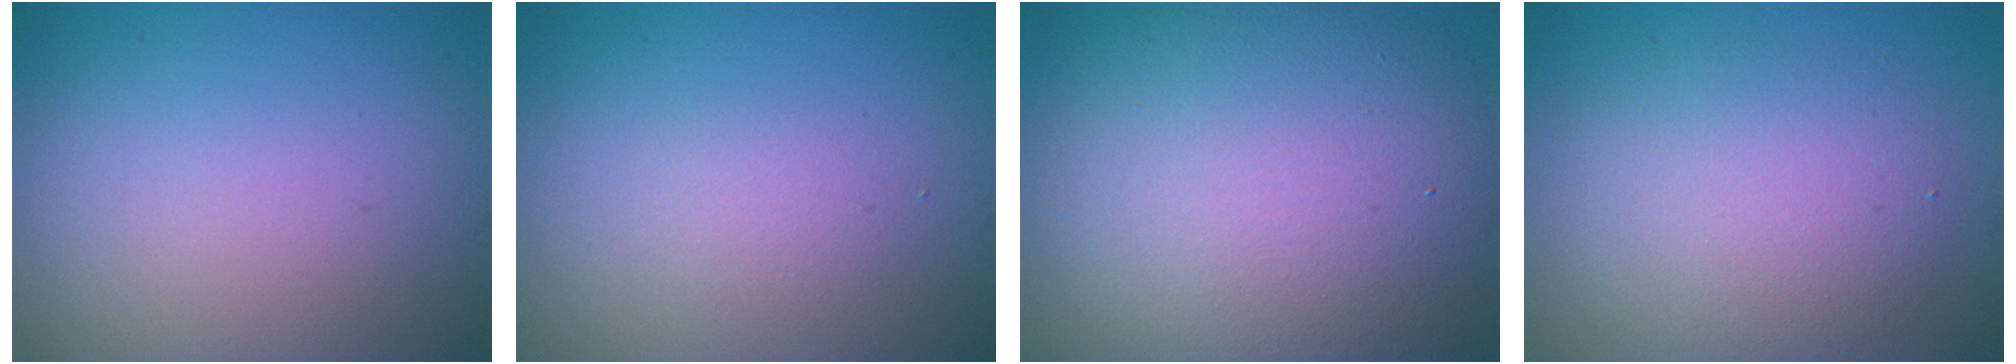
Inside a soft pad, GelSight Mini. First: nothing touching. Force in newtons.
{"total": 1.2, "press": 1.2, "slide": 0.1}
{"total": 13.0, "press": 13.0, "slide": 0.9}
{"total": 4.3, "press": 4.3, "slide": 0.1}